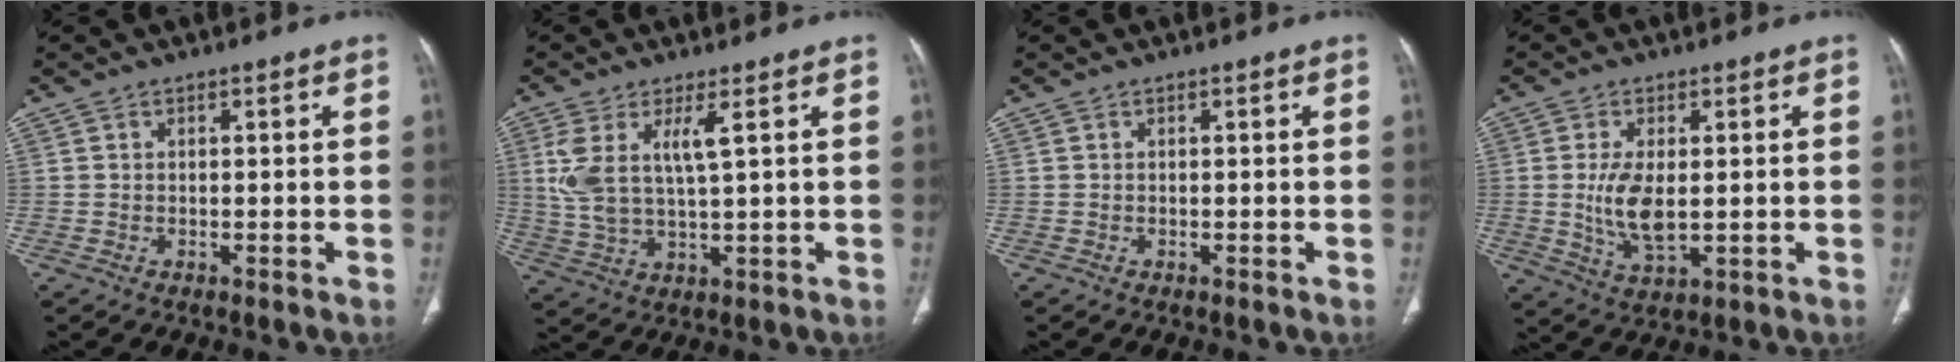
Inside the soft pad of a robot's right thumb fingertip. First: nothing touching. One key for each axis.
{"total": 8.5, "fx": 2.8, "fy": 2.5, "fz": 7.7, "tx": -0.178, "ty": -0.014, "tz": 0.062}
{"total": 0.0}
{"total": 8.0, "fx": 0.1, "fy": 3.7, "fz": 7.0, "tx": -0.139, "ty": -0.014, "tz": 0.010}